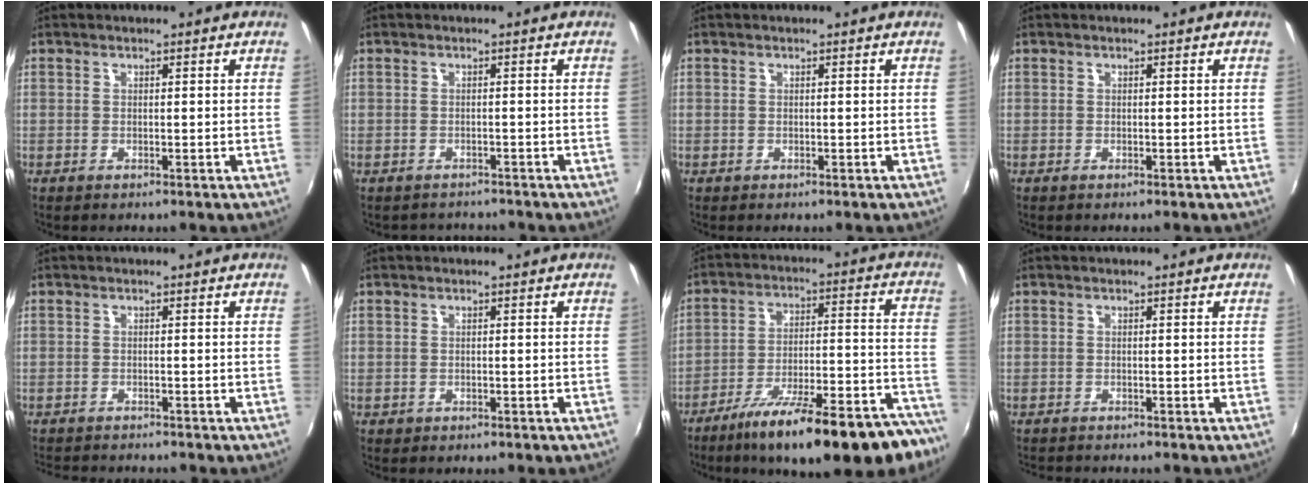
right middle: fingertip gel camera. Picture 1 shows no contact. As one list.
[{"total": 2.8, "force": [-2.6, 1.2, -0.1], "torque": [-0.006, -0.003, -0.039]}, {"total": 0.0}, {"total": 0.0}, {"total": 4.4, "force": [-4.2, 0.7, 1.1], "torque": [-0.034, -0.015, -0.070]}, {"total": 1.2, "force": [-0.6, 0.9, 0.4], "torque": [-0.009, -0.003, -0.005]}, {"total": 26.5, "force": [-21.0, 5.1, 15.3], "torque": [-0.218, -0.038, -0.295]}, {"total": 1.8, "force": [-1.7, 0.2, 0.3], "torque": [-0.012, -0.011, -0.030]}]